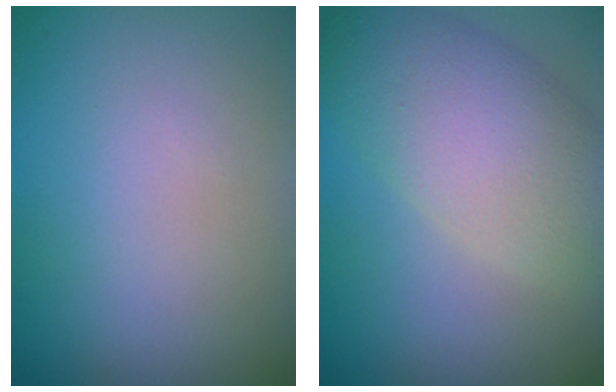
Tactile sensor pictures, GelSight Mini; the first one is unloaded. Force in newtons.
{"total": 7.0, "press": 7.0, "slide": 0.3}